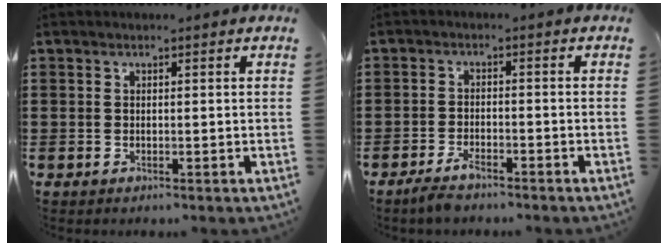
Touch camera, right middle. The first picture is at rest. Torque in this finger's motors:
{"motor_torque": [0.14, 0.24, -0.06, -0.03]}